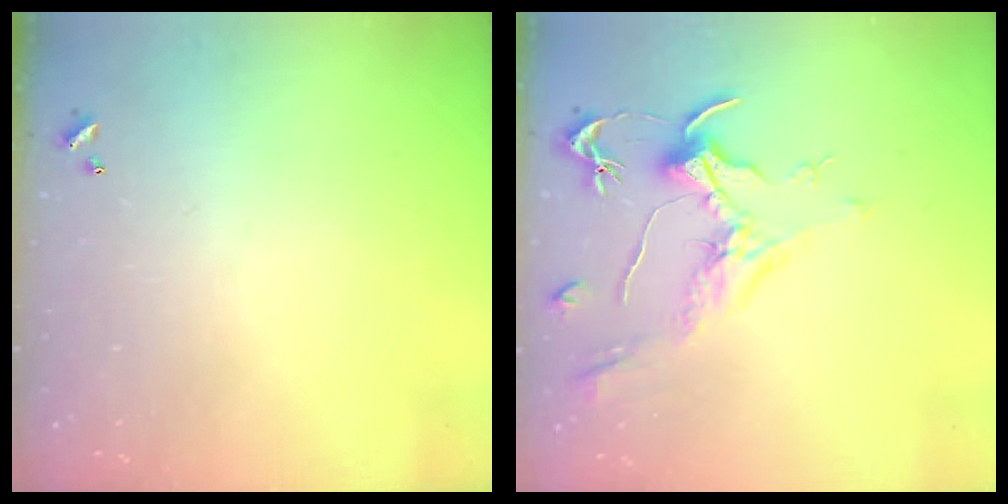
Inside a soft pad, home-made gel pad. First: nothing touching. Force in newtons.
{"total": 2.1, "press": 2.0, "slide": 0.8}